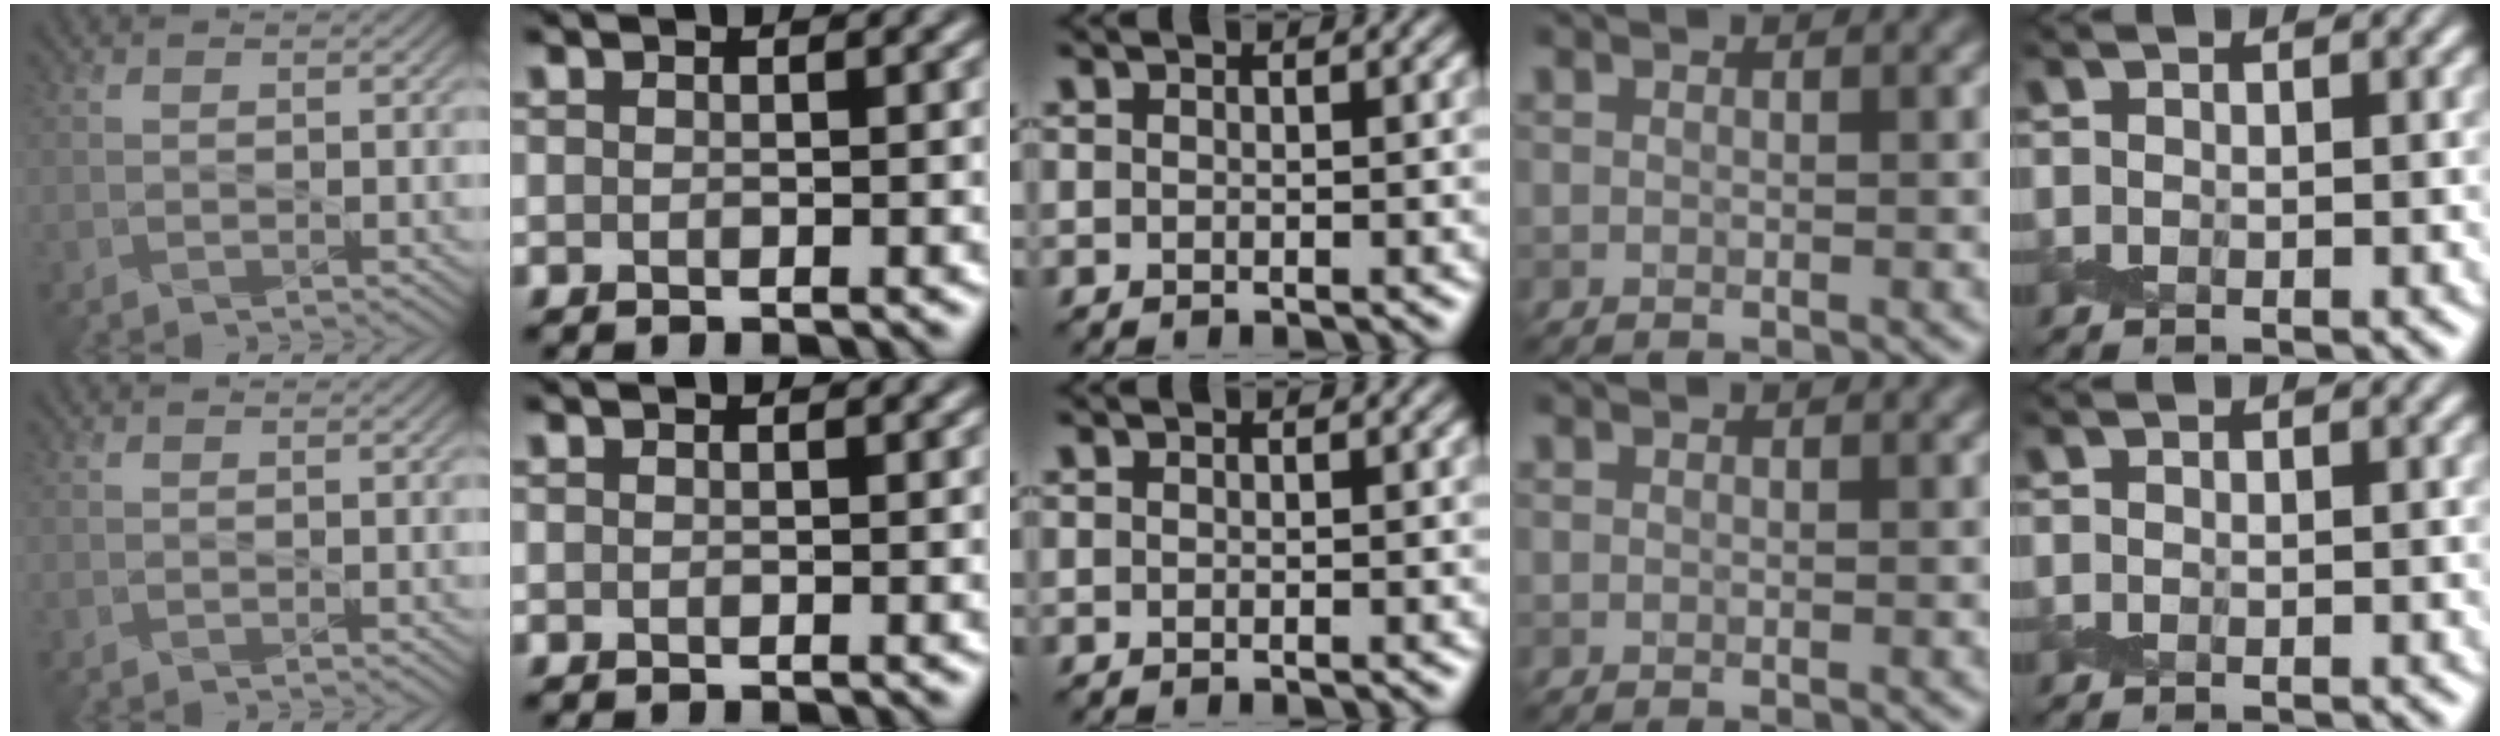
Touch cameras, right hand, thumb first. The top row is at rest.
{}